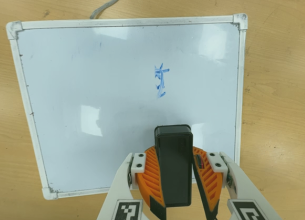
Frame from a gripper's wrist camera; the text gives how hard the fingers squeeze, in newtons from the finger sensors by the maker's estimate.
{"total": 9.8, "left": 9.5, "right": 10.2}